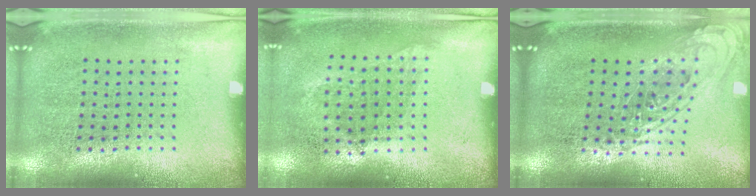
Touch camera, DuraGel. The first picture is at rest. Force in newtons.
{"total": 1.0, "press": 0.8, "slide": 0.6}
{"total": 1.1, "press": 1.0, "slide": 0.4}